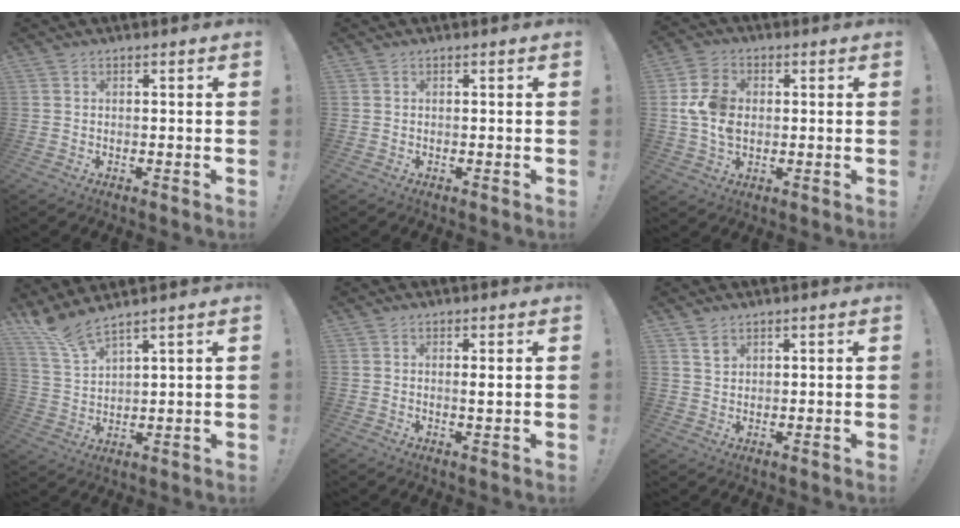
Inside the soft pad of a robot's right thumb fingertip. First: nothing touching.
{"total": 0.0}
{"total": 10.4, "force": [0.3, 7.6, 7.0], "torque": [-0.137, 0.010, 0.010]}
{"total": 7.4, "force": [6.6, 0.7, 3.3], "torque": [-0.077, -0.037, 0.123]}
{"total": 1.3, "force": [0.4, -0.2, 1.2], "torque": [-0.015, -0.007, 0.003]}
{"total": 2.9, "force": [2.1, 1.7, 0.9], "torque": [0.001, -0.017, 0.036]}